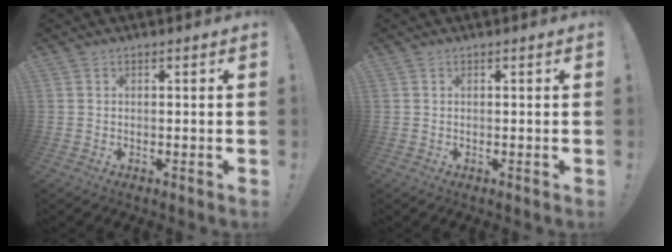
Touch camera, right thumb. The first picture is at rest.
{"total": 0.0}